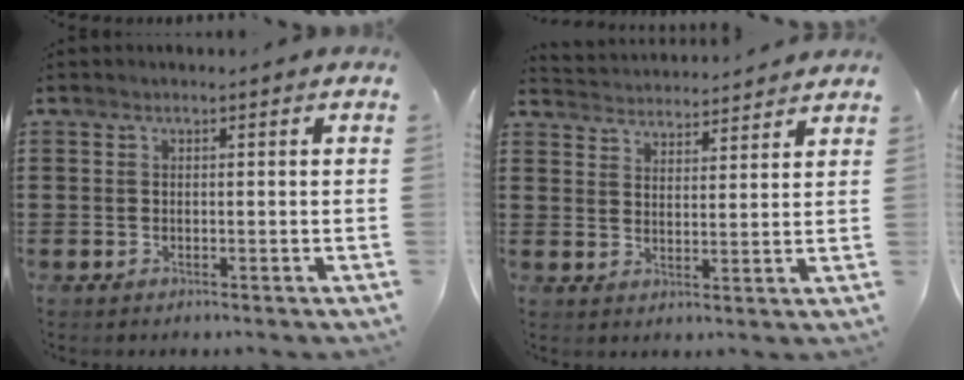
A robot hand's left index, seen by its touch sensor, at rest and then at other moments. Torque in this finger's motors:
{"motor_torque": [0.04, 0.71, -0.29, -0.11]}